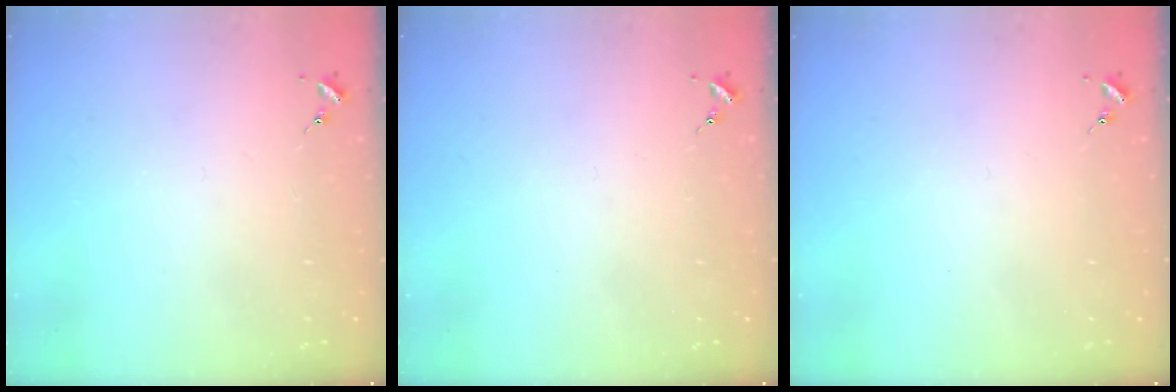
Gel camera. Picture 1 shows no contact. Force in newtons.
{"total": 0.0}
{"total": 0.0}